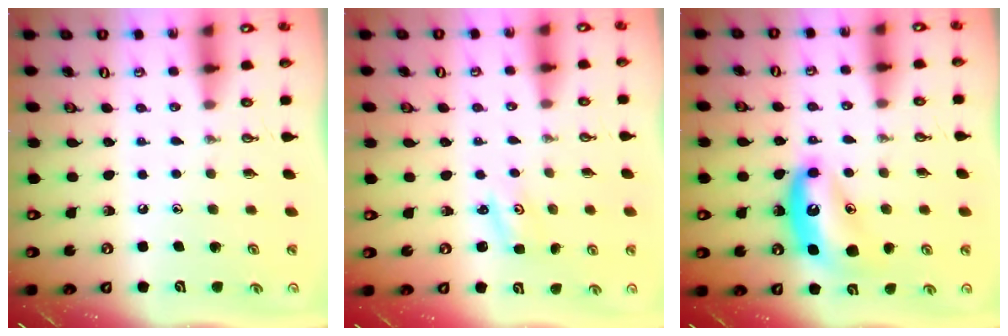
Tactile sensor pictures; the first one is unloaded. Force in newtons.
{"total": 1.5, "press": 1.5, "slide": 0.2}
{"total": 12.6, "press": 12.5, "slide": 1.1}